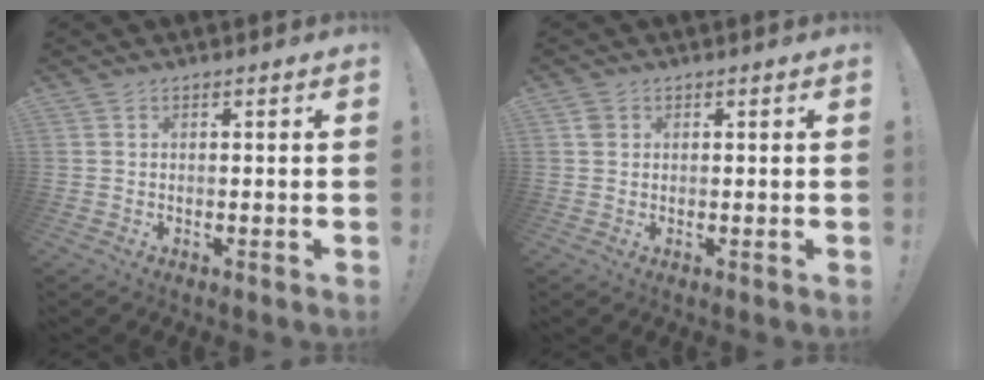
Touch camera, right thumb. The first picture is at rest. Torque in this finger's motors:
{"motor_torque": [-0.02, 0.25, 0.23, -0.17, -0.04]}